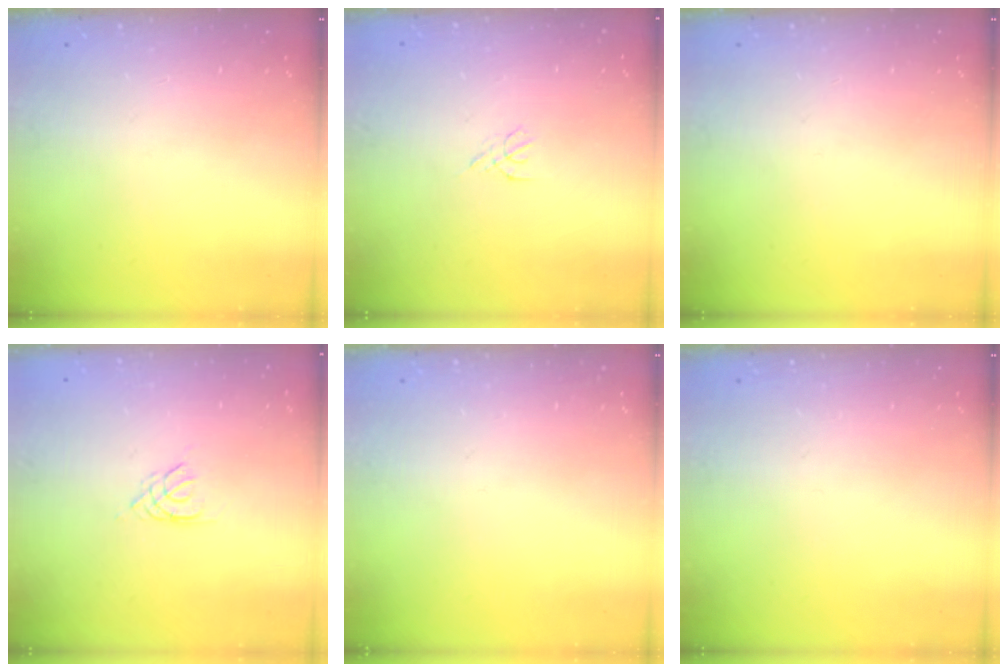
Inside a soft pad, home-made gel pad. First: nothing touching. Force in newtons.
{"total": 1.8, "press": 1.7, "slide": 0.5}
{"total": 0.0}
{"total": 2.1, "press": 2.1, "slide": 0.4}
{"total": 0.0}
{"total": 0.0}